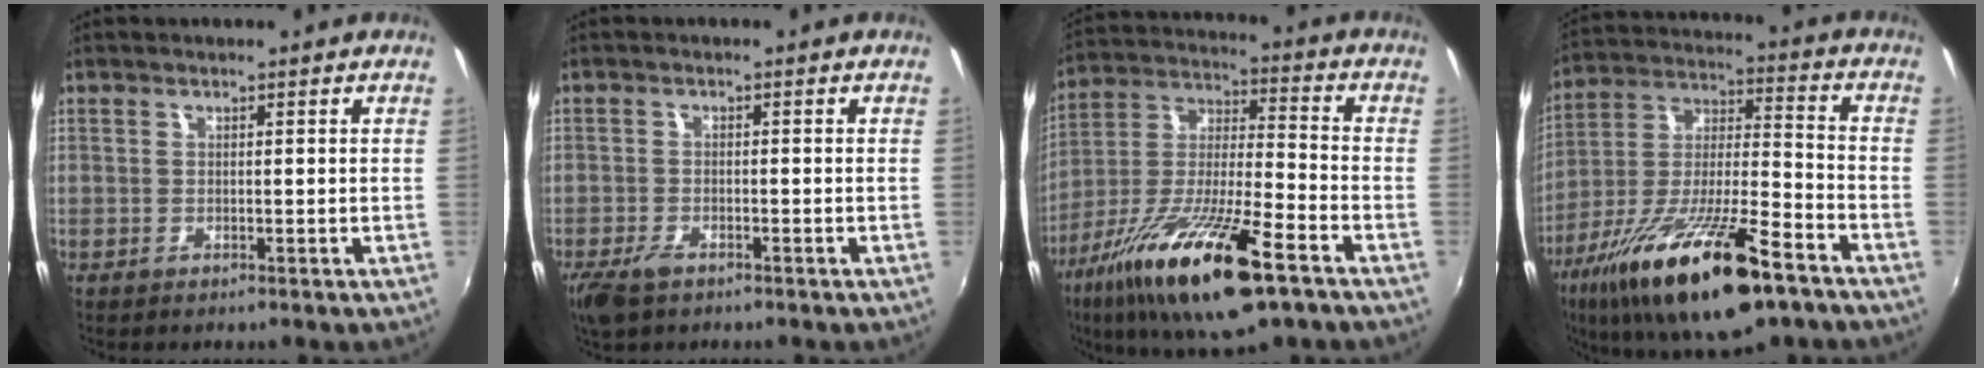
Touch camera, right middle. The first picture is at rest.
{"total": 4.3, "force": [-3.0, 1.9, 2.5], "torque": [-0.067, -0.012, -0.057]}
{"total": 22.5, "force": [-12.7, 4.8, 18.0], "torque": [-0.335, -0.043, -0.232]}
{"total": 24.6, "force": [-14.5, 6.2, 18.9], "torque": [-0.343, -0.042, -0.251]}